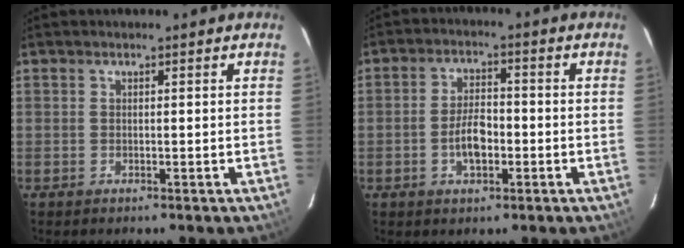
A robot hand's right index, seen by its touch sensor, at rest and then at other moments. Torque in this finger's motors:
{"motor_torque": [1.25, -0.02, 0.44, 0.06]}